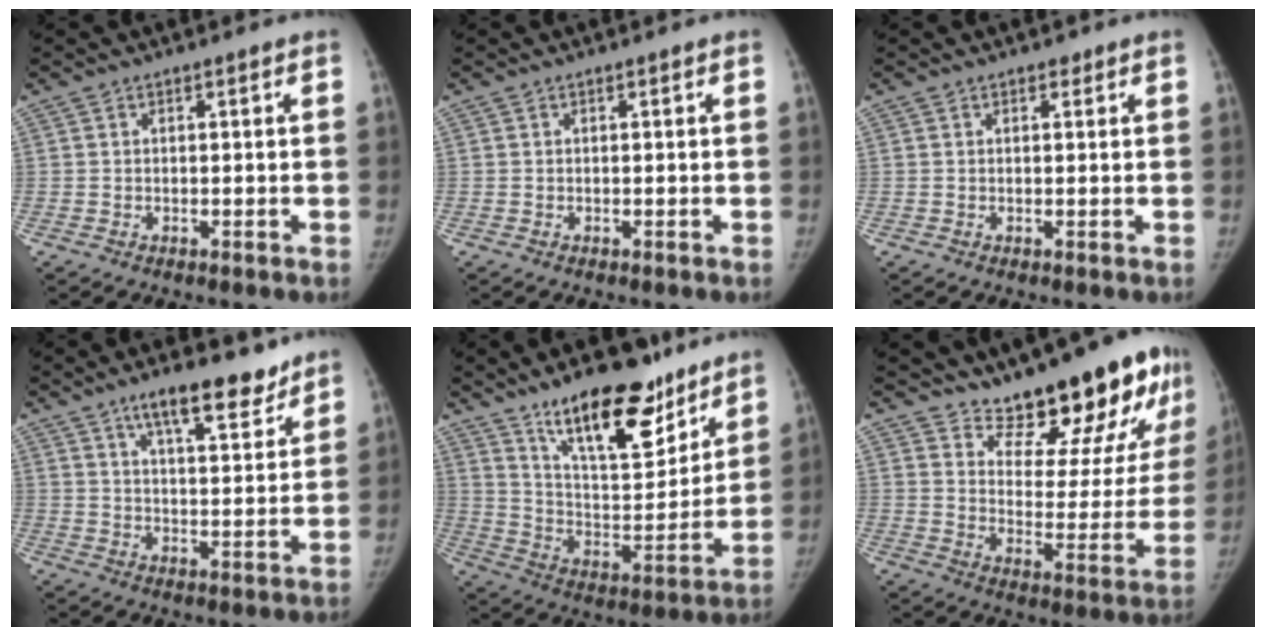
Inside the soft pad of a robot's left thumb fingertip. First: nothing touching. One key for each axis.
{"total": 0.0}
{"total": 0.9, "fx": 0.6, "fy": 0.5, "fz": 0.4, "tx": 0.000, "ty": -0.004, "tz": 0.006}
{"total": 11.1, "fx": 8.0, "fy": 3.4, "fz": 6.8, "tx": -0.079, "ty": -0.047, "tz": 0.127}
{"total": 20.7, "fx": 14.5, "fy": 7.7, "fz": 12.7, "tx": -0.152, "ty": -0.085, "tz": 0.242}
{"total": 20.0, "fx": 15.6, "fy": 6.6, "fz": 10.6, "tx": -0.100, "ty": -0.117, "tz": 0.222}